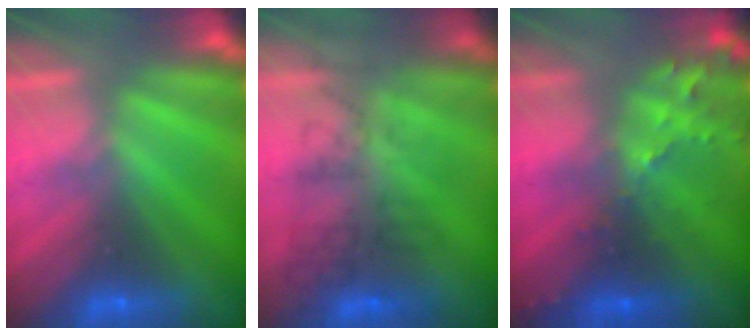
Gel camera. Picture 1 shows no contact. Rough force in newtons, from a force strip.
{"total": 4.4}
{"total": 6.7}